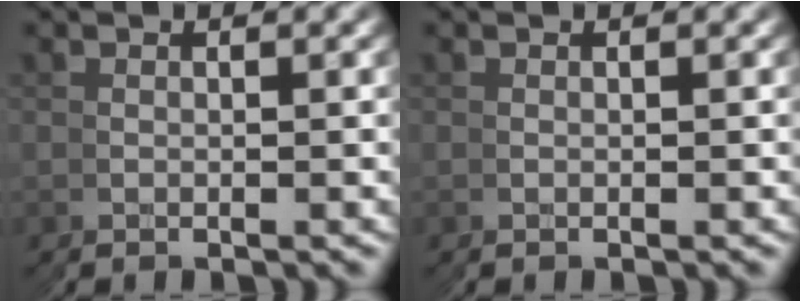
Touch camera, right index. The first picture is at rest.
{"total": 0.0}